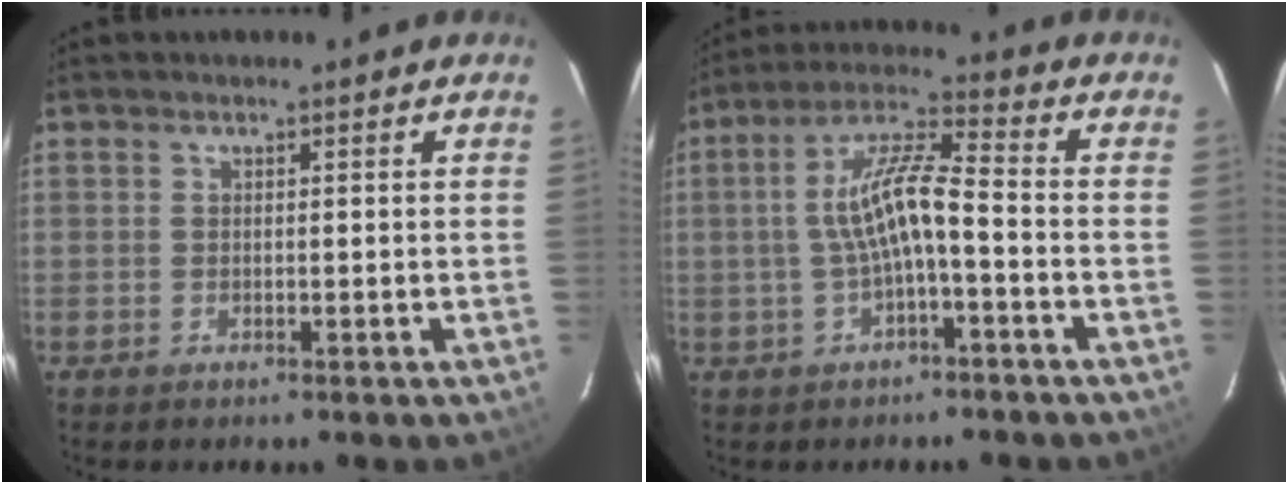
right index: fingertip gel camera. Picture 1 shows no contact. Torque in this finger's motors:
{"motor_torque": [0.44, -0.13, 0.35, 0.13]}